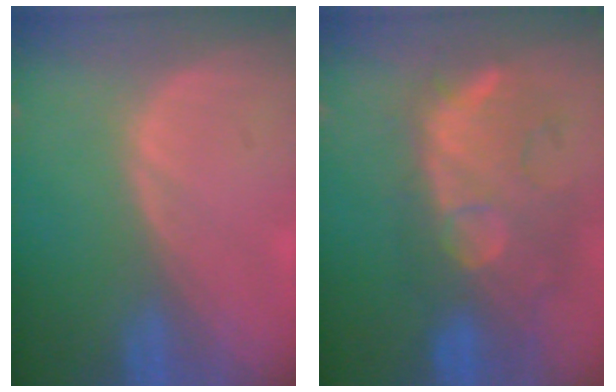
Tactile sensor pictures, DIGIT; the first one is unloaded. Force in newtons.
{"total": 11.1, "press": 10.3, "slide": 4.1}